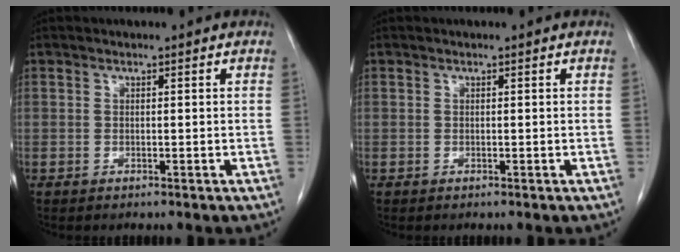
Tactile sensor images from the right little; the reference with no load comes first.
{"total": 0.0}